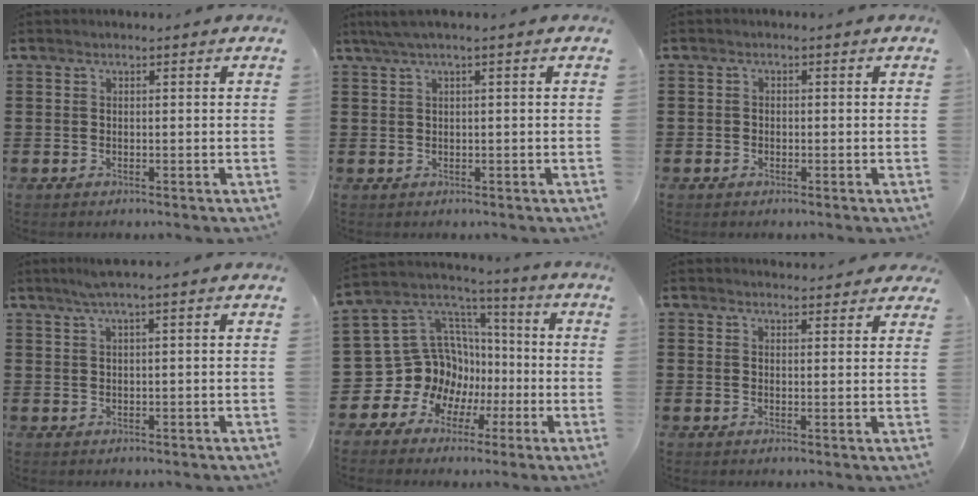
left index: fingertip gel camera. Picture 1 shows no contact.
{"total": 1.7, "force": [0.1, 0.0, 1.7], "torque": [-0.029, -0.003, 0.001]}
{"total": 0.9, "force": [-0.6, 0.7, 0.1], "torque": [-0.004, 0.003, -0.013]}
{"total": 1.8, "force": [0.6, -0.2, 1.6], "torque": [-0.029, -0.002, 0.011]}
{"total": 13.9, "force": [-1.8, 13.1, 4.3], "torque": [-0.141, -0.028, -0.008]}
{"total": 2.2, "force": [2.1, 0.4, 0.3], "torque": [-0.004, -0.005, 0.039]}